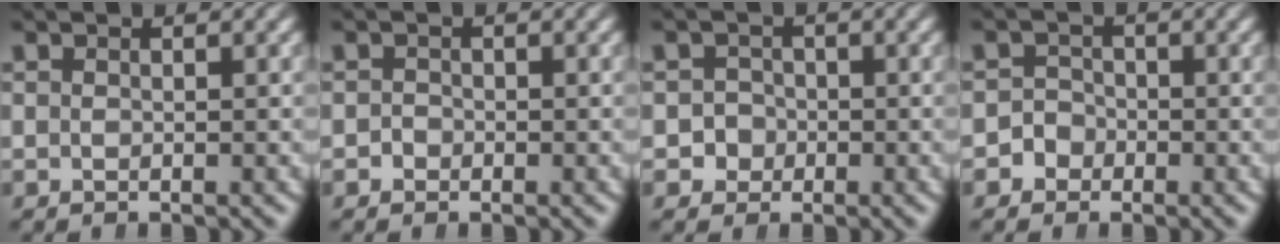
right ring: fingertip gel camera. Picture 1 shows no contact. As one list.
[{"total": 0.7, "force": [-0.5, 0.4, -0.3], "torque": [-0.001, -0.012, -0.007]}, {"total": 4.2, "force": [-0.7, 4.1, 0.5], "torque": [-0.032, -0.009, -0.021]}, {"total": 2.9, "force": [-1.0, 2.7, 0.3], "torque": [-0.017, -0.006, -0.024]}]